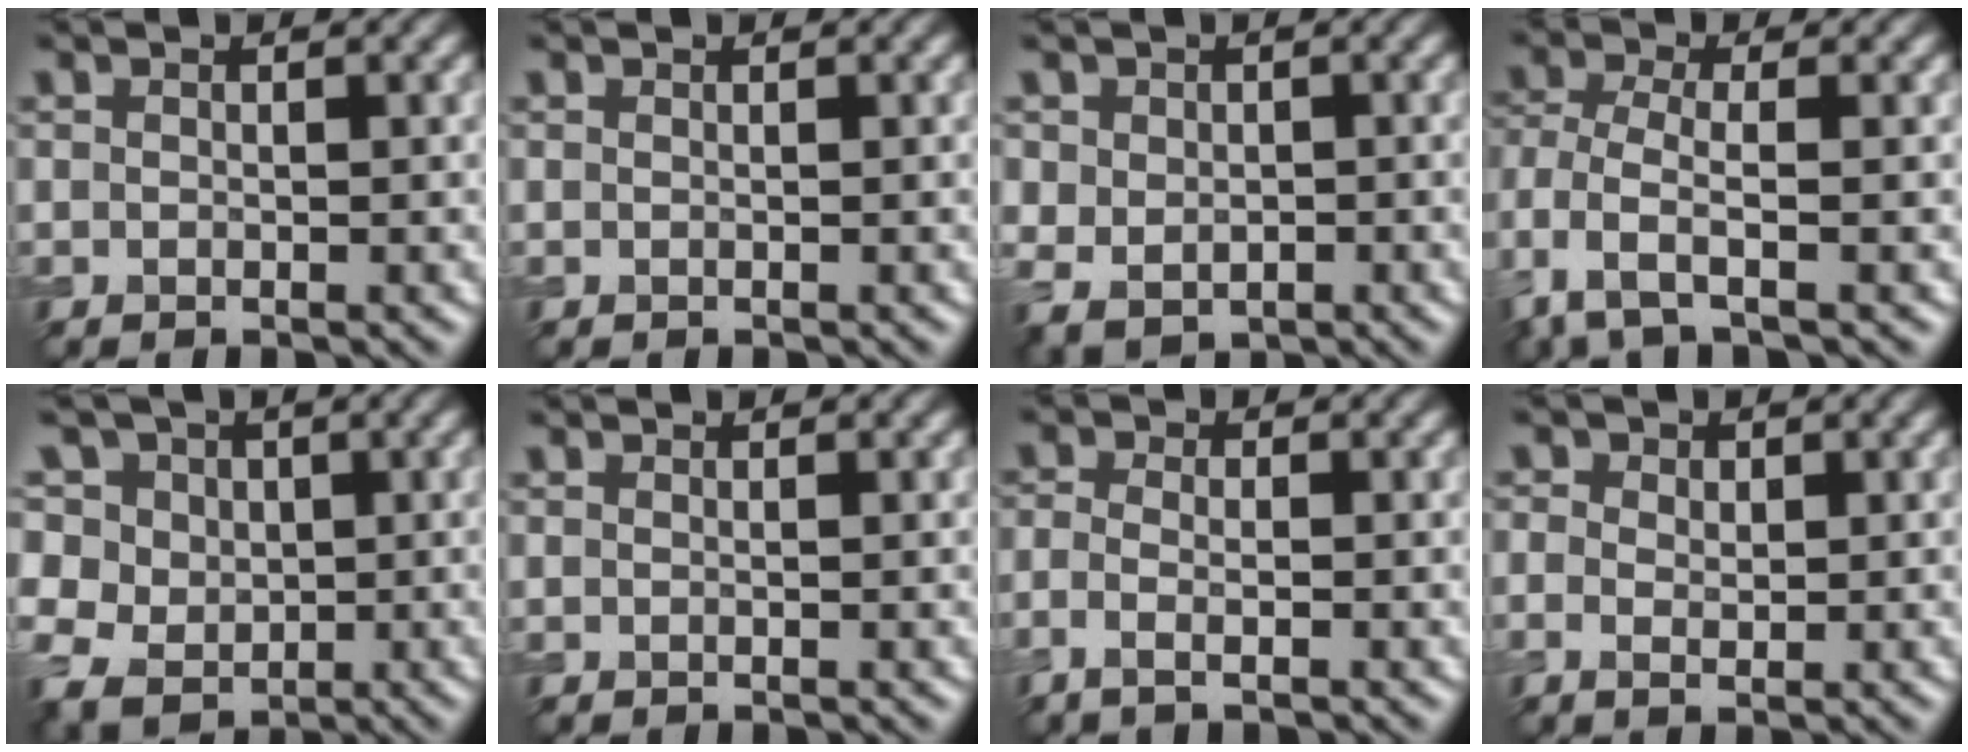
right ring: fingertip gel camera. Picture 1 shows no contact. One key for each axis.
{"total": 0.0}
{"total": 3.6, "fx": 0.5, "fy": 3.3, "fz": 1.5, "tx": -0.028, "ty": -0.002, "tz": 0.012}
{"total": 4.1, "fx": -2.0, "fy": 1.7, "fz": 3.2, "tx": -0.085, "ty": -0.004, "tz": -0.047}
{"total": 12.6, "fx": 3.9, "fy": 10.4, "fz": 6.1, "tx": -0.146, "ty": 0.040, "tz": 0.038}
{"total": 0.0}
{"total": 2.1, "fx": -1.1, "fy": 0.7, "fz": 1.5, "tx": -0.040, "ty": -0.006, "tz": -0.026}
{"total": 2.6, "fx": 0.5, "fy": 2.0, "fz": 1.6, "tx": -0.012, "ty": 0.013, "tz": -0.007}